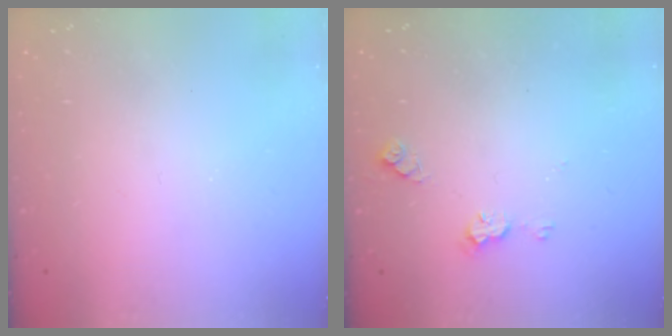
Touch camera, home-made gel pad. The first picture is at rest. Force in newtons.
{"total": 5.1, "press": 5.0, "slide": 0.6}